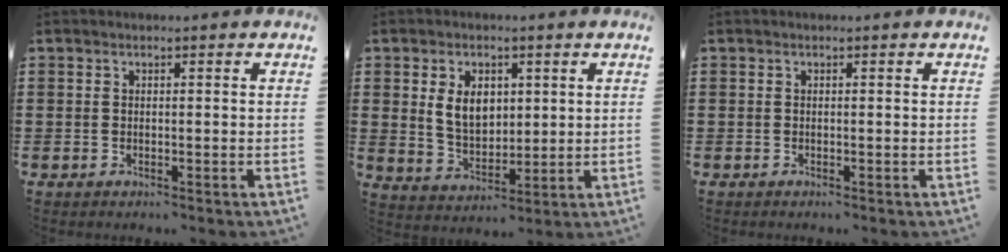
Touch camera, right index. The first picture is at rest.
{"total": 6.3, "force": [1.4, 4.3, 4.3], "torque": [-0.080, 0.008, 0.021]}
{"total": 0.0}